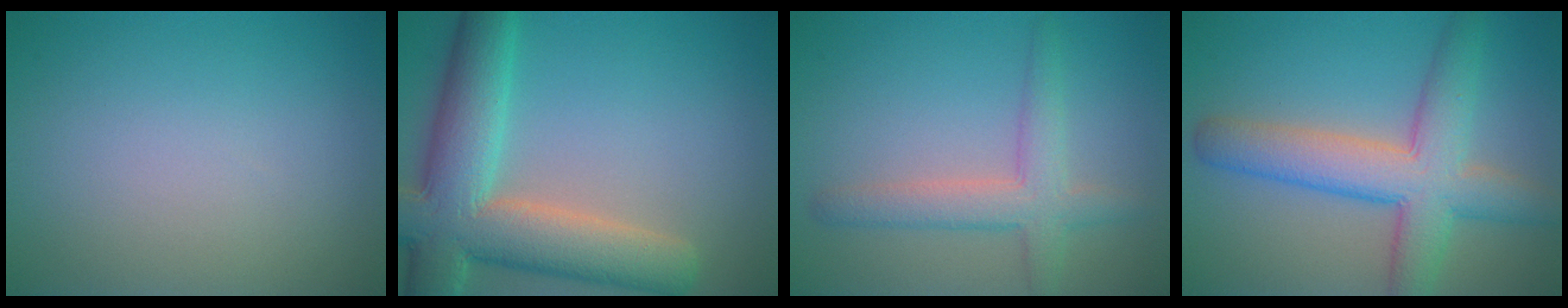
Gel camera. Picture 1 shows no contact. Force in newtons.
{"total": 10.2, "press": 10.2, "slide": 0.9}
{"total": 3.7, "press": 3.6, "slide": 0.2}
{"total": 7.2, "press": 7.2, "slide": 0.3}